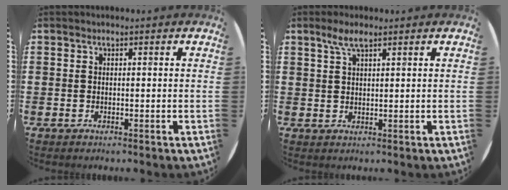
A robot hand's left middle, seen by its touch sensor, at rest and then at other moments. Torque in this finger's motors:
{"motor_torque": [0.69, -0.60, 0.09, 0.01]}